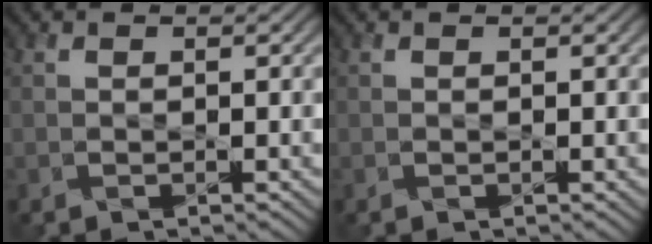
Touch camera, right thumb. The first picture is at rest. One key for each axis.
{"total": 0.0}